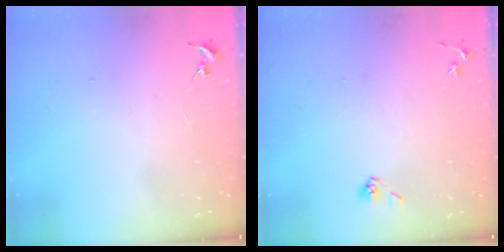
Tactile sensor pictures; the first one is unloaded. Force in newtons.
{"total": 3.8, "press": 3.4, "slide": 1.7}